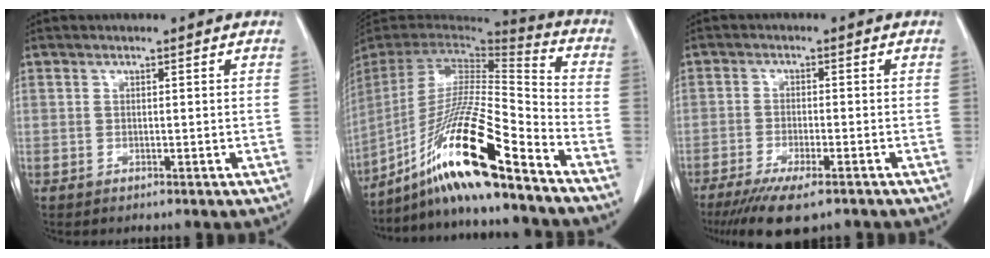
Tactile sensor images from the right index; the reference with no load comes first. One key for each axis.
{"total": 21.7, "fx": -14.9, "fy": 0.6, "fz": 15.8, "tx": -0.317, "ty": -0.025, "tz": -0.274}
{"total": 9.0, "fx": -6.5, "fy": 1.8, "fz": 6.0, "tx": -0.091, "ty": -0.018, "tz": -0.101}